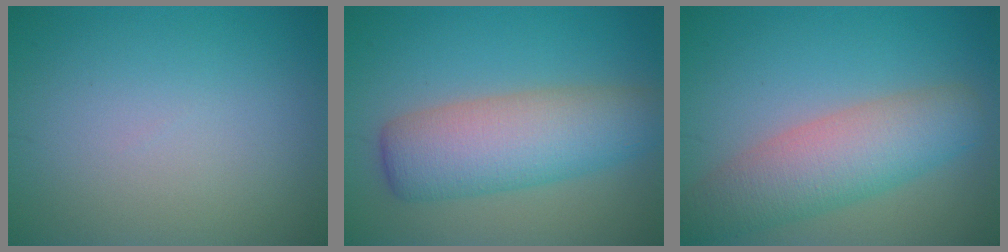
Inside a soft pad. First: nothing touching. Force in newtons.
{"total": 7.1, "press": 7.1, "slide": 0.3}
{"total": 6.4, "press": 6.4, "slide": 0.4}